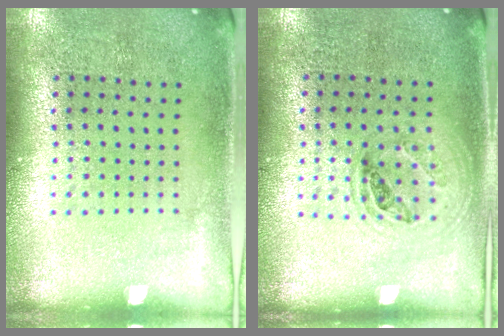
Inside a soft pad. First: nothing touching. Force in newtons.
{"total": 1.0, "press": 0.9, "slide": 0.3}